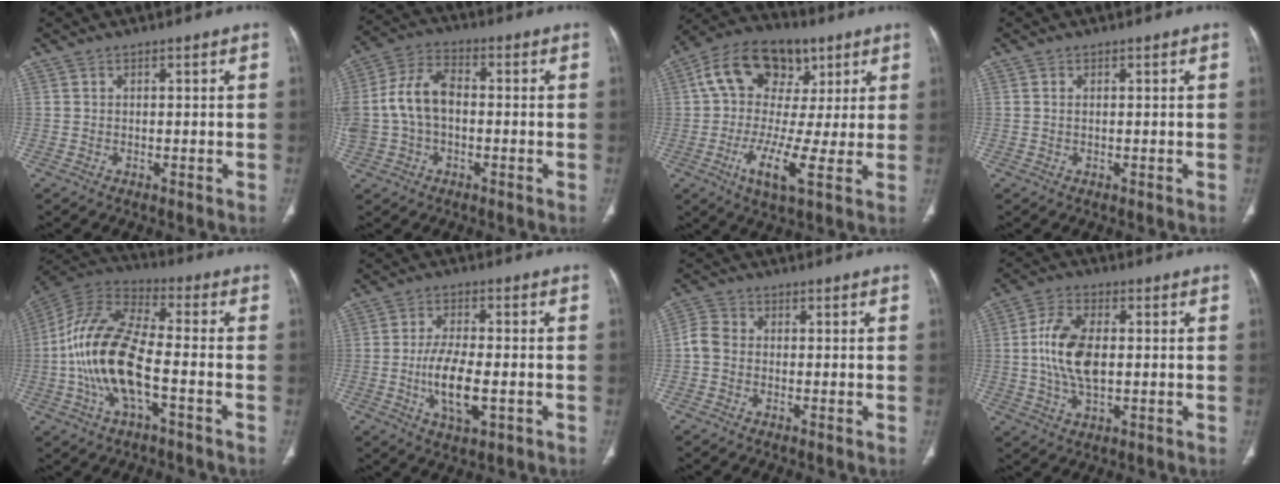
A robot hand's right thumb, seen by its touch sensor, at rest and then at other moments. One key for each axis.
{"total": 10.9, "fx": -0.5, "fy": 7.1, "fz": 8.2, "tx": -0.169, "ty": 0.035, "tz": -0.017}
{"total": 17.2, "fx": 3.1, "fy": 10.3, "fz": 13.5, "tx": -0.208, "ty": 0.007, "tz": 0.038}
{"total": 0.5, "fx": 0.1, "fy": 0.2, "fz": 0.4, "tx": -0.012, "ty": 0.004, "tz": 0.002}
{"total": 17.2, "fx": -3.8, "fy": 7.0, "fz": 15.2, "tx": -0.315, "ty": 0.036, "tz": -0.075}
{"total": 9.1, "fx": -2.2, "fy": 3.9, "fz": 8.0, "tx": -0.148, "ty": 0.004, "tz": -0.036}
{"total": 3.7, "fx": -0.6, "fy": 3.0, "fz": 2.1, "tx": -0.042, "ty": 0.010, "tz": -0.022}
{"total": 10.9, "fx": 0.3, "fy": 5.9, "fz": 9.2, "tx": -0.182, "ty": 0.005, "tz": 0.004}